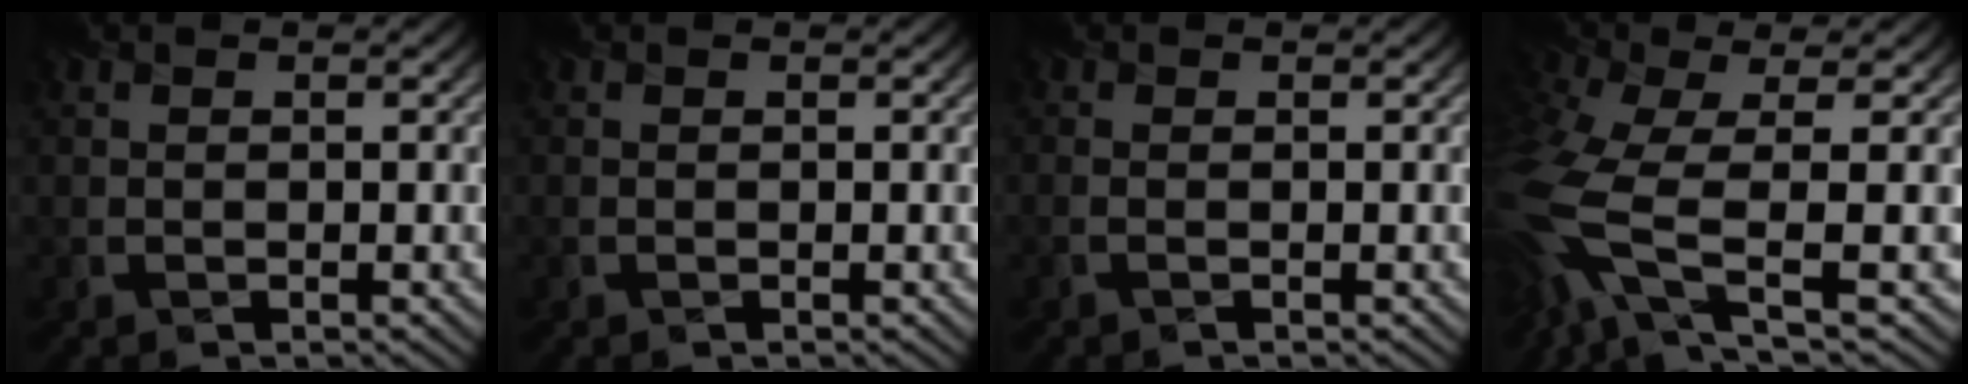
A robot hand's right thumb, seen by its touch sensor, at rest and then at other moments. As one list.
[{"total": 0.8, "force": [-0.3, 0.3, 0.7], "torque": [-0.021, -0.001, -0.009]}, {"total": 1.0, "force": [-0.4, 0.2, 0.9], "torque": [-0.025, -0.001, -0.015]}, {"total": 10.8, "force": [-1.7, 4.2, 9.8], "torque": [-0.245, -0.016, -0.039]}]